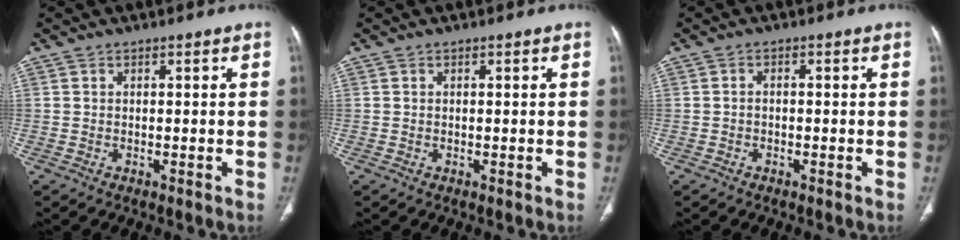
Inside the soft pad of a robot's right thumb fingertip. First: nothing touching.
{"total": 0.0}
{"total": 0.8, "force": [-0.3, 0.5, 0.6], "torque": [-0.007, 0.005, -0.008]}